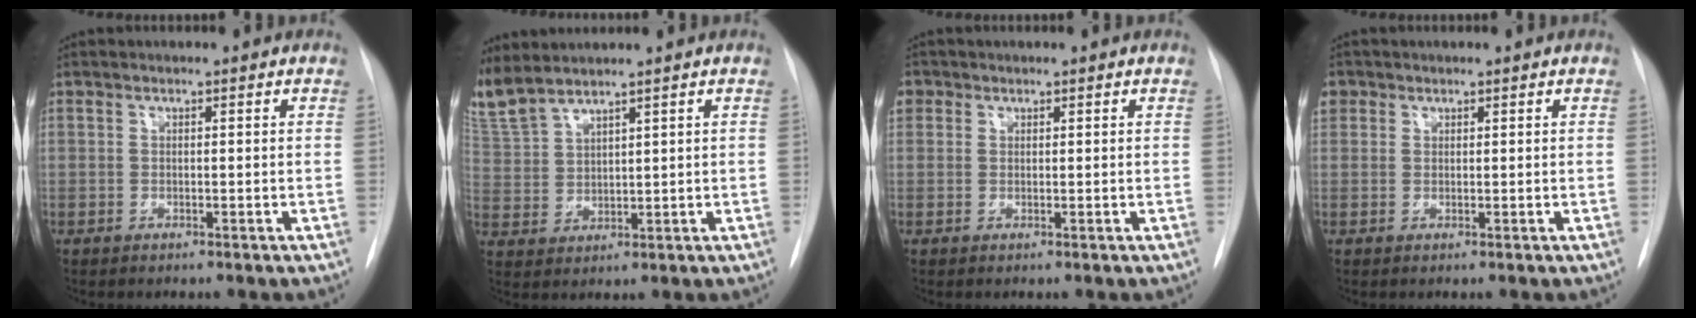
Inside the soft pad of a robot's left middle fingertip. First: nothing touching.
{"total": 7.4, "force": [6.8, 0.9, 2.6], "torque": [-0.079, 0.009, 0.157]}
{"total": 3.0, "force": [1.2, 2.7, 0.6], "torque": [-0.014, 0.016, 0.024]}
{"total": 3.1, "force": [1.4, 2.8, 0.6], "torque": [-0.013, 0.016, 0.028]}